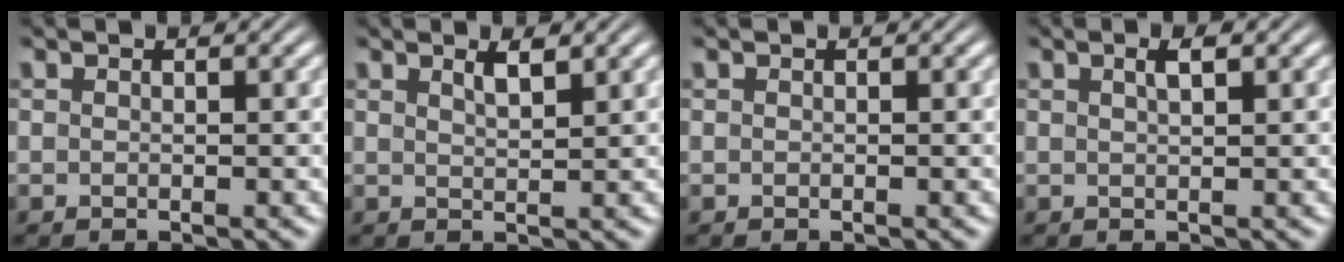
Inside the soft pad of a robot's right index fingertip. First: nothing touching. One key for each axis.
{"total": 1.3, "fx": 0.9, "fy": -0.2, "fz": 0.9, "tx": -0.010, "ty": -0.007, "tz": 0.020}
{"total": 0.0}
{"total": 1.3, "fx": 0.4, "fy": 0.0, "fz": 1.2, "tx": -0.016, "ty": 0.001, "tz": 0.011}